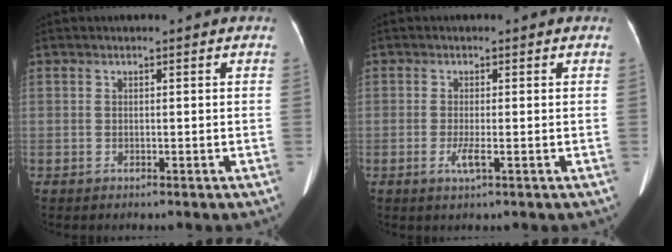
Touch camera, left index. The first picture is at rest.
{"total": 1.8, "force": [-0.6, 0.0, 1.7], "torque": [-0.035, -0.005, -0.011]}